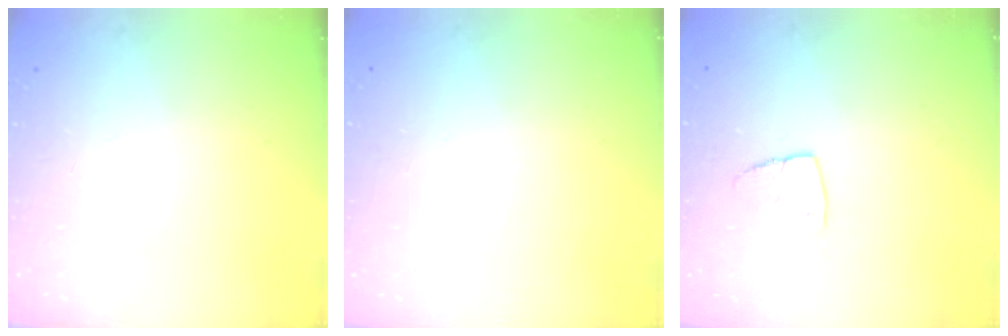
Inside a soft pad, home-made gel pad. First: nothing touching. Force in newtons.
{"total": 0.5, "press": 0.5, "slide": 0.1}
{"total": 6.0, "press": 6.0, "slide": 0.3}